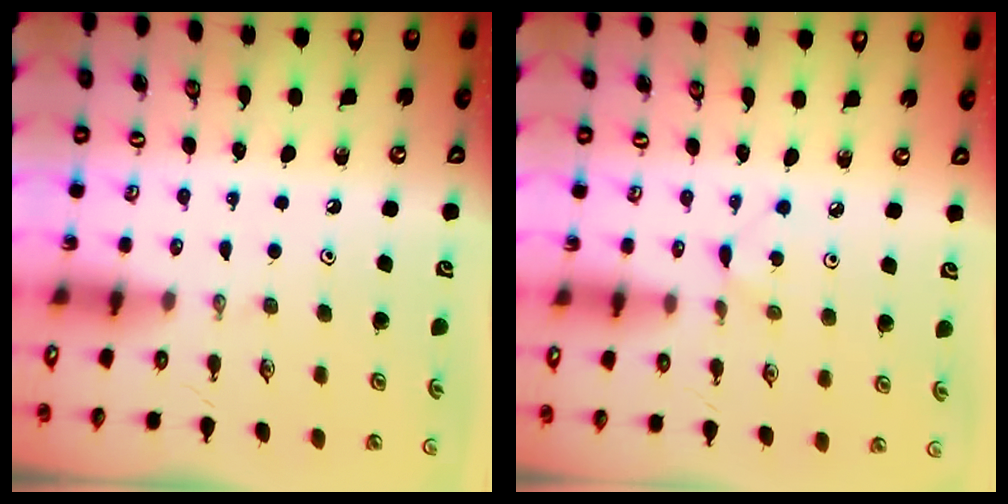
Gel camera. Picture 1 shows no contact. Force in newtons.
{"total": 2.5, "press": 2.5, "slide": 0.3}